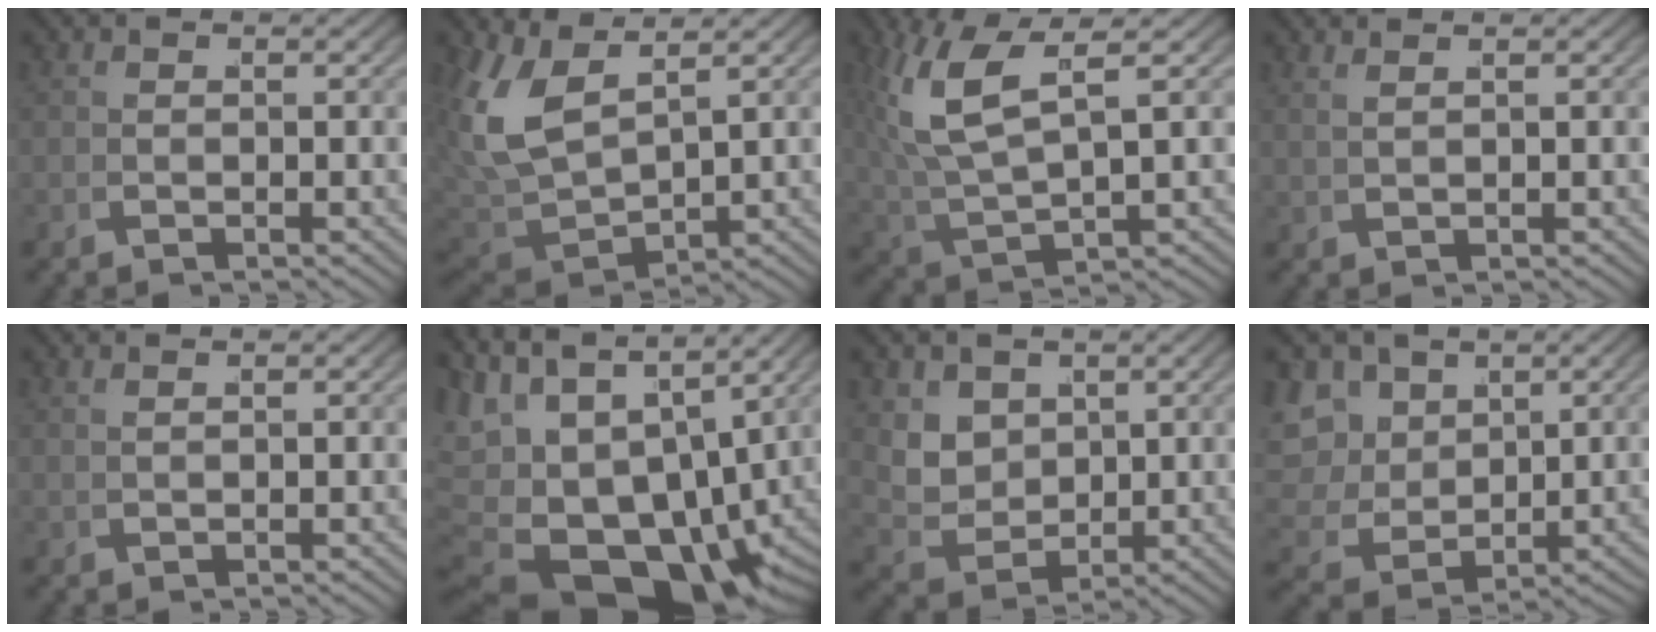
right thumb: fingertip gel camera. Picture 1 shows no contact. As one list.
[{"total": 7.9, "force": [1.8, 5.2, 5.7], "torque": [-0.155, -0.027, 0.059]}, {"total": 7.7, "force": [2.2, 4.5, 5.8], "torque": [-0.140, -0.010, 0.054]}, {"total": 1.8, "force": [1.6, -0.4, 0.5], "torque": [-0.006, 0.007, 0.039]}, {"total": 1.1, "force": [1.0, -0.5, 0.1], "torque": [-0.002, 0.003, 0.027]}, {"total": 18.3, "force": [-1.8, 12.9, 12.9], "torque": [-0.252, -0.046, -0.010]}, {"total": 6.5, "force": [0.7, 5.1, 3.9], "torque": [-0.108, -0.043, 0.038]}, {"total": 10.6, "force": [0.2, 9.0, 5.6], "torque": [-0.153, -0.048, 0.019]}]